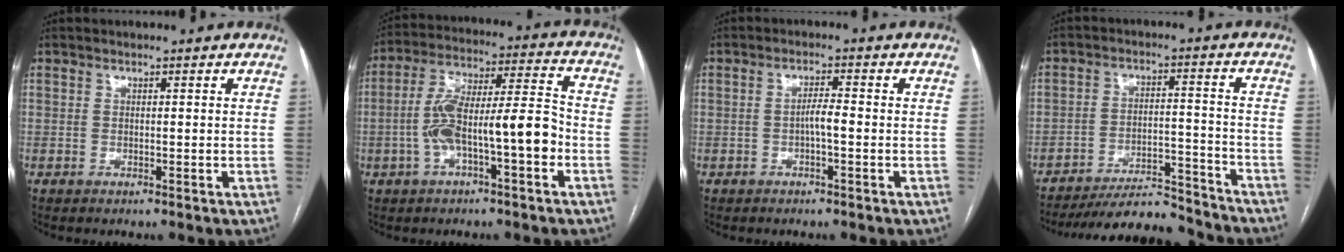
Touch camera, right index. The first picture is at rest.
{"total": 13.0, "force": [-3.5, 2.5, 12.3], "torque": [-0.225, 0.035, -0.056]}
{"total": 2.5, "force": [-0.6, 0.3, 2.4], "torque": [-0.040, 0.004, -0.011]}
{"total": 13.5, "force": [-12.9, 2.5, 3.2], "torque": [-0.038, 0.020, -0.189]}